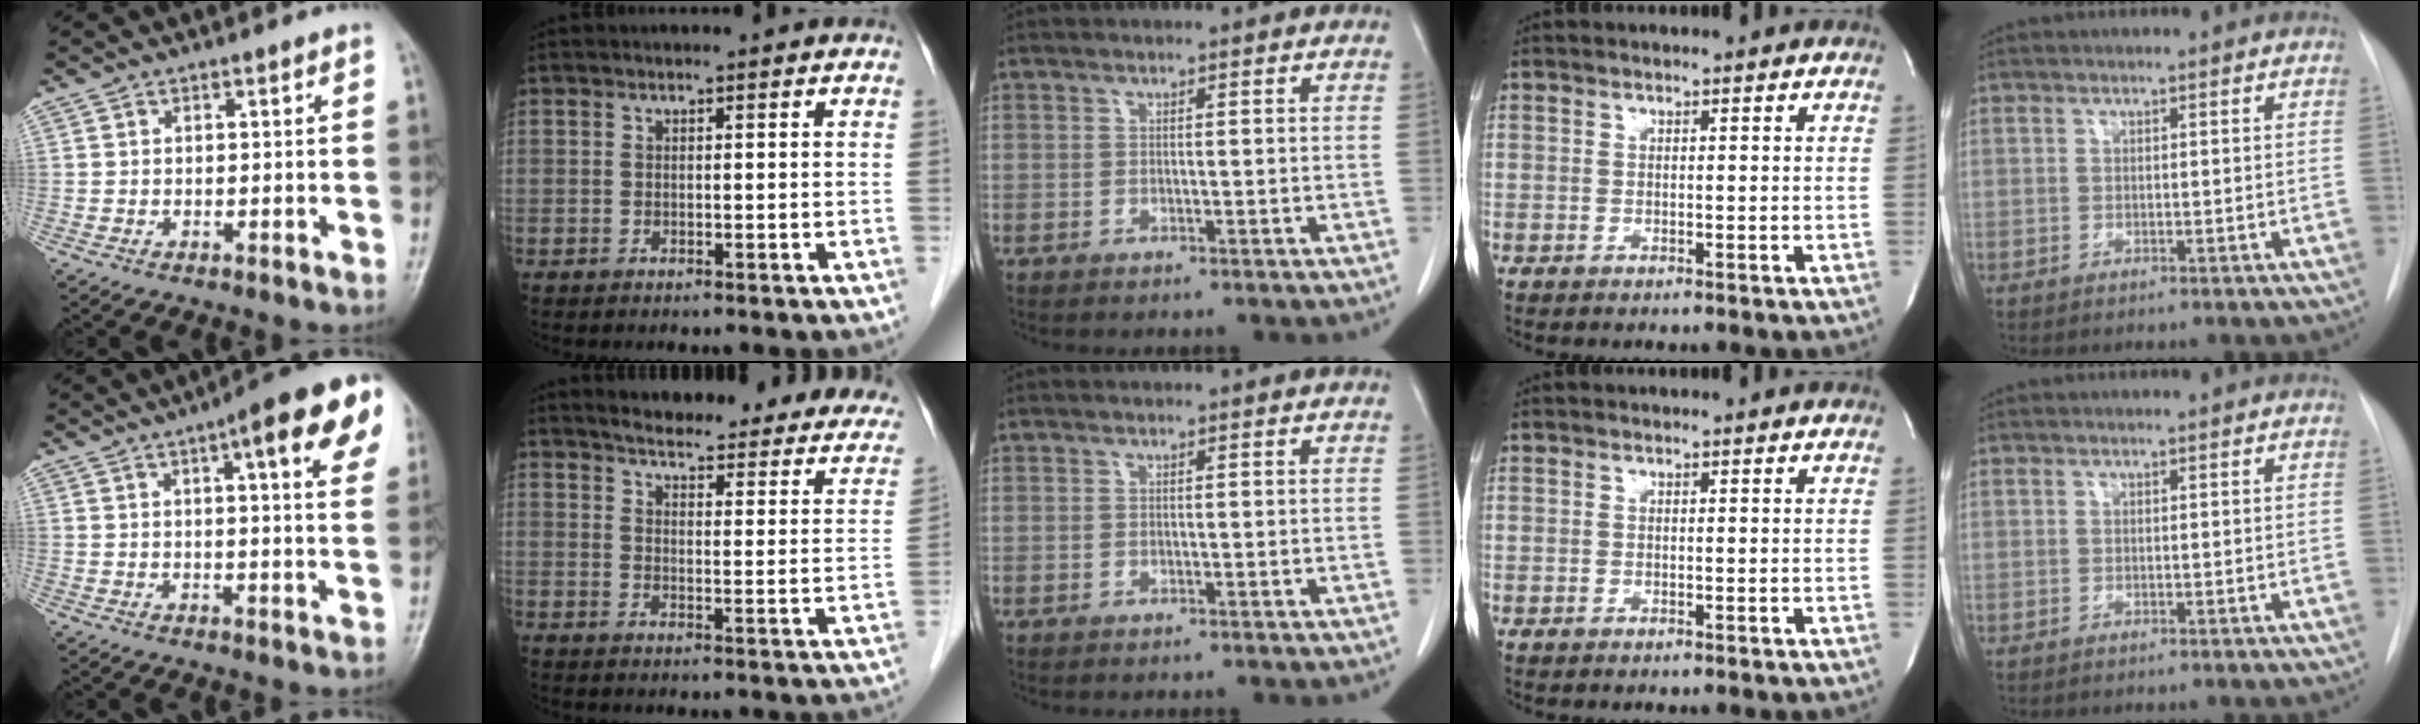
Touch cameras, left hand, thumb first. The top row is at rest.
{"thumb": {"total": 16.1, "force": [7.2, 3.6, 14.0], "torque": [-0.158, -0.010, 0.083]}, "index": {"total": 25.1, "force": [22.4, 5.3, 10.0], "torque": [-0.112, -0.048, 0.250]}}